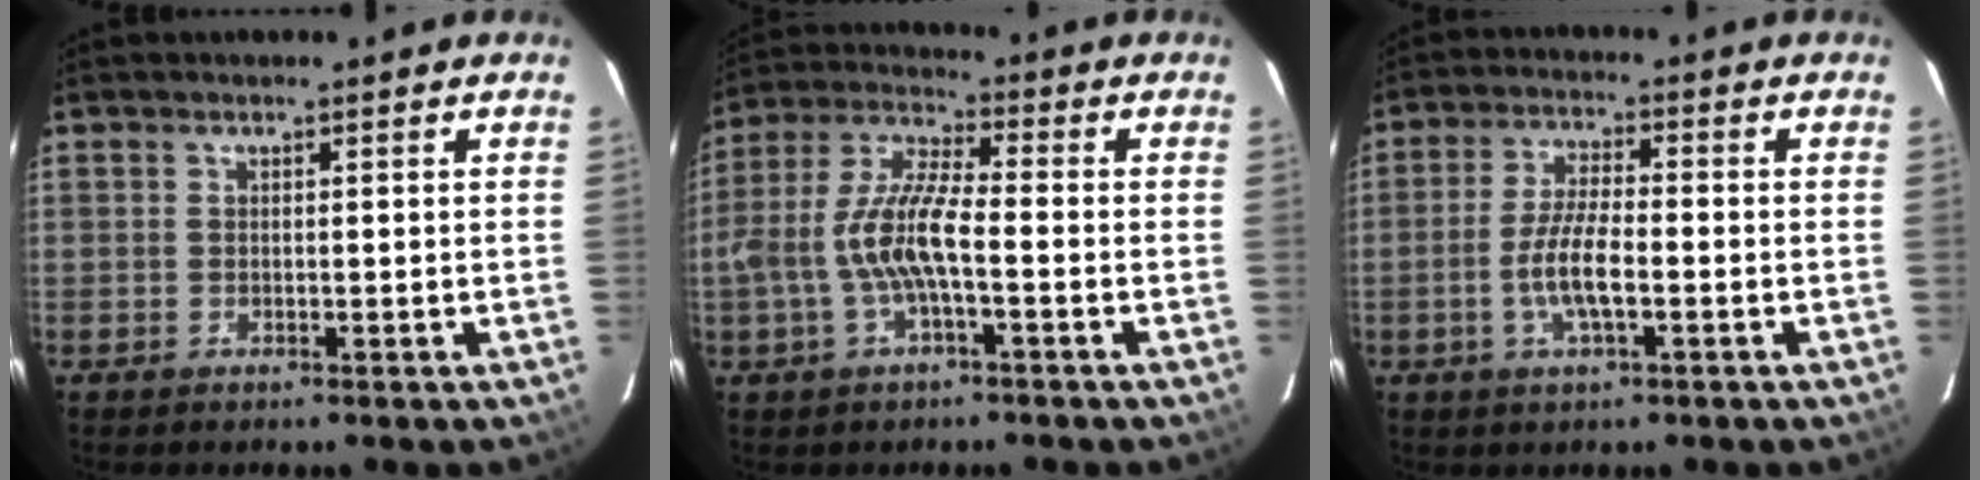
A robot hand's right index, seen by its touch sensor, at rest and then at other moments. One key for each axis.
{"total": 10.5, "fx": -2.3, "fy": 3.1, "fz": 9.8, "tx": -0.208, "ty": 0.006, "tz": -0.043}
{"total": 7.2, "fx": -2.2, "fy": 1.8, "fz": 6.6, "tx": -0.134, "ty": -0.001, "tz": -0.044}